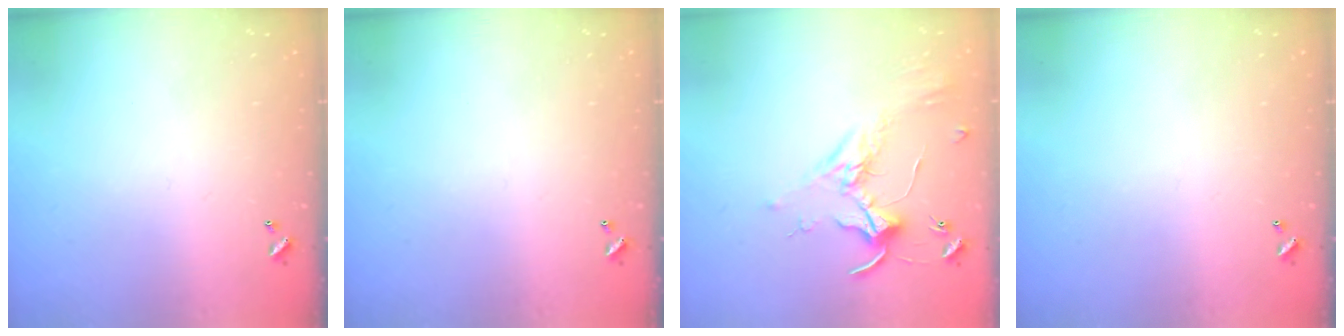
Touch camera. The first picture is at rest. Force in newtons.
{"total": 0.0}
{"total": 1.8, "press": 1.8, "slide": 0.4}
{"total": 0.0}